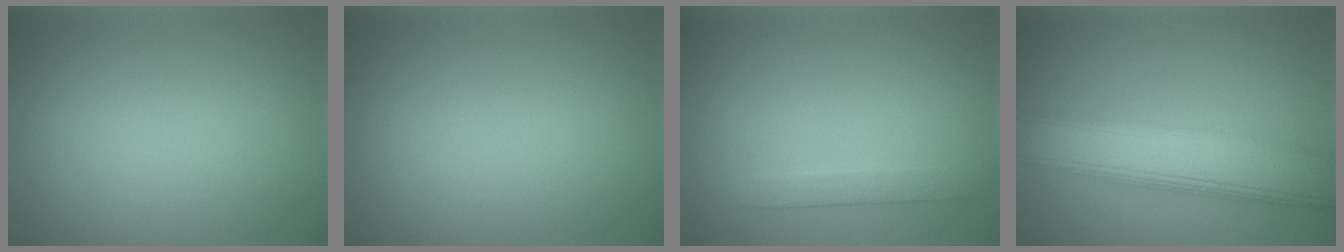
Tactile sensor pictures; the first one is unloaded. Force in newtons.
{"total": 0.0}
{"total": 1.9, "press": 1.9, "slide": 0.1}
{"total": 8.6, "press": 8.6, "slide": 0.3}